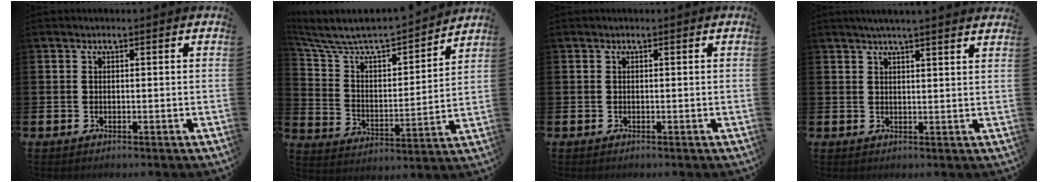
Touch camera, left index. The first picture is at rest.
{"total": 8.2, "force": [7.4, 2.3, 2.7], "torque": [-0.094, -0.058, 0.122]}
{"total": 0.0}
{"total": 3.1, "force": [3.0, -0.6, 0.6], "torque": [-0.013, -0.012, 0.054]}